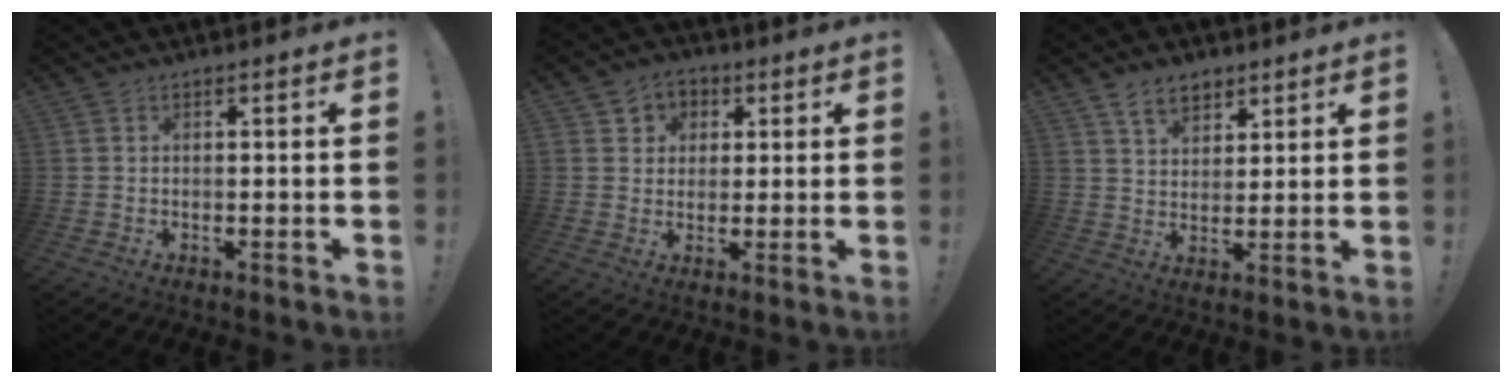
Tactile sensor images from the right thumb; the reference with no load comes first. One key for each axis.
{"total": 6.0, "fx": 0.9, "fy": 5.8, "fz": 1.3, "tx": -0.015, "ty": -0.001, "tz": 0.019}
{"total": 7.9, "fx": 5.0, "fy": 4.9, "fz": 3.4, "tx": -0.056, "ty": -0.019, "tz": 0.095}